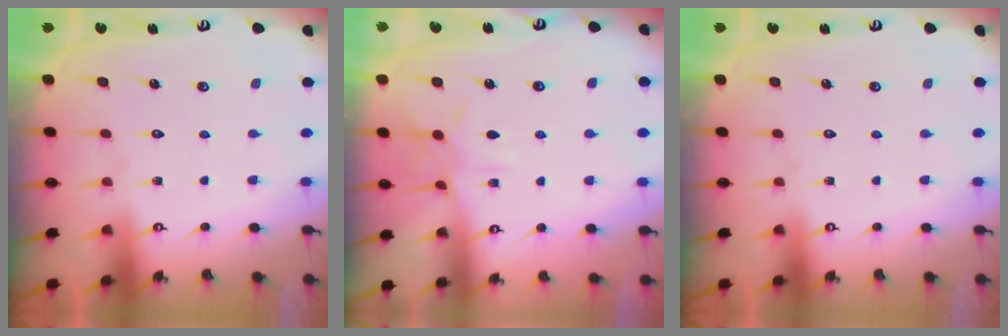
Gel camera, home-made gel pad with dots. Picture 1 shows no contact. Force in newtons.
{"total": 6.8, "press": 6.8, "slide": 0.3}
{"total": 0.0}